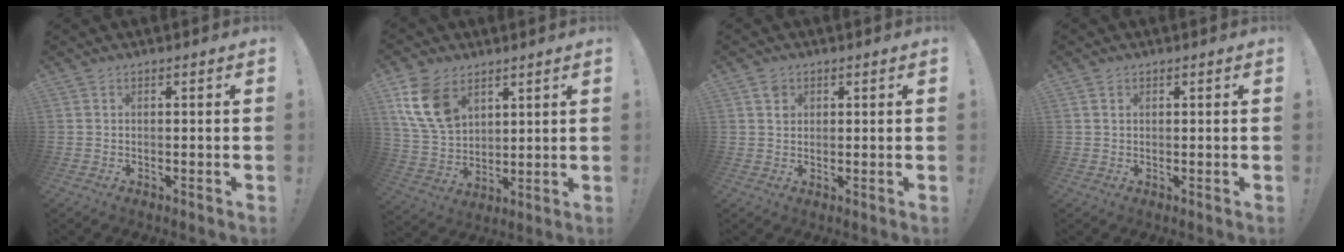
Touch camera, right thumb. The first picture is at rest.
{"total": 14.7, "force": [7.2, 10.0, 8.1], "torque": [-0.157, -0.025, 0.147]}
{"total": 2.6, "force": [1.2, 2.2, 0.8], "torque": [-0.008, -0.001, 0.022]}
{"total": 1.2, "force": [0.7, 0.9, 0.4], "torque": [-0.006, 0.001, 0.012]}